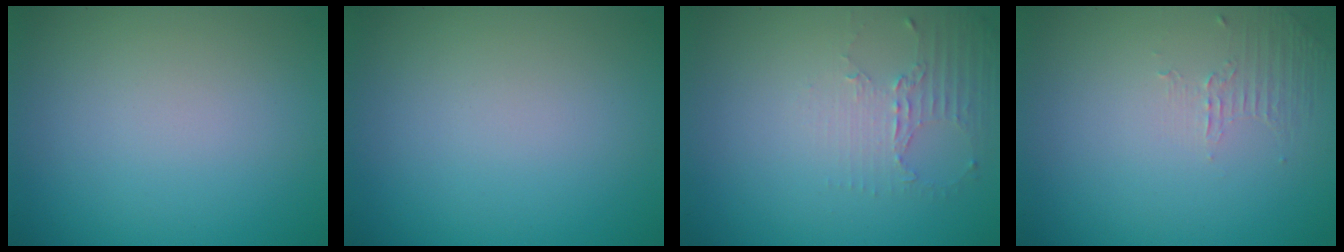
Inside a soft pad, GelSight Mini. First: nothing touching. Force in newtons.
{"total": 0.0}
{"total": 2.3, "press": 1.6, "slide": 1.6}
{"total": 1.1, "press": 0.2, "slide": 1.0}